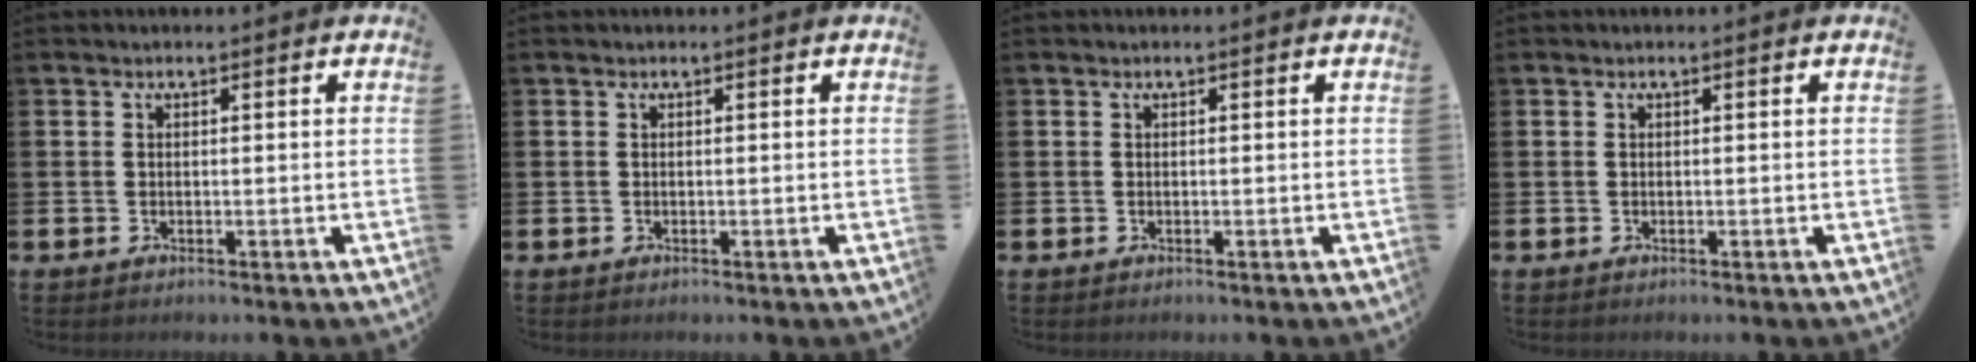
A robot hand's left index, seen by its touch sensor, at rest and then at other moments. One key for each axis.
{"total": 0.0}
{"total": 0.0}
{"total": 0.0}